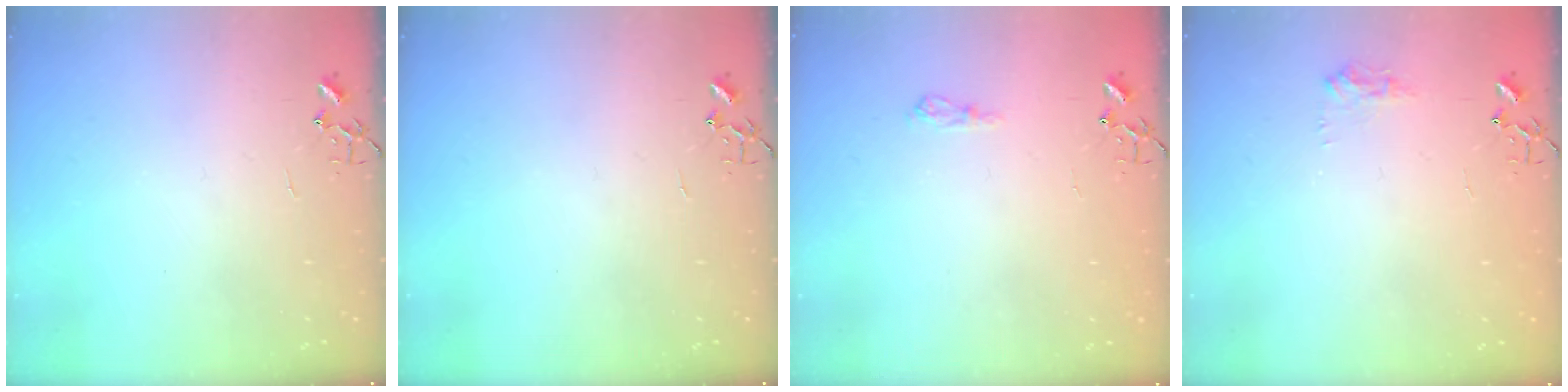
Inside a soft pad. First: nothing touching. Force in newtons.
{"total": 0.0}
{"total": 7.0, "press": 7.0, "slide": 0.8}
{"total": 7.6, "press": 7.5, "slide": 0.3}